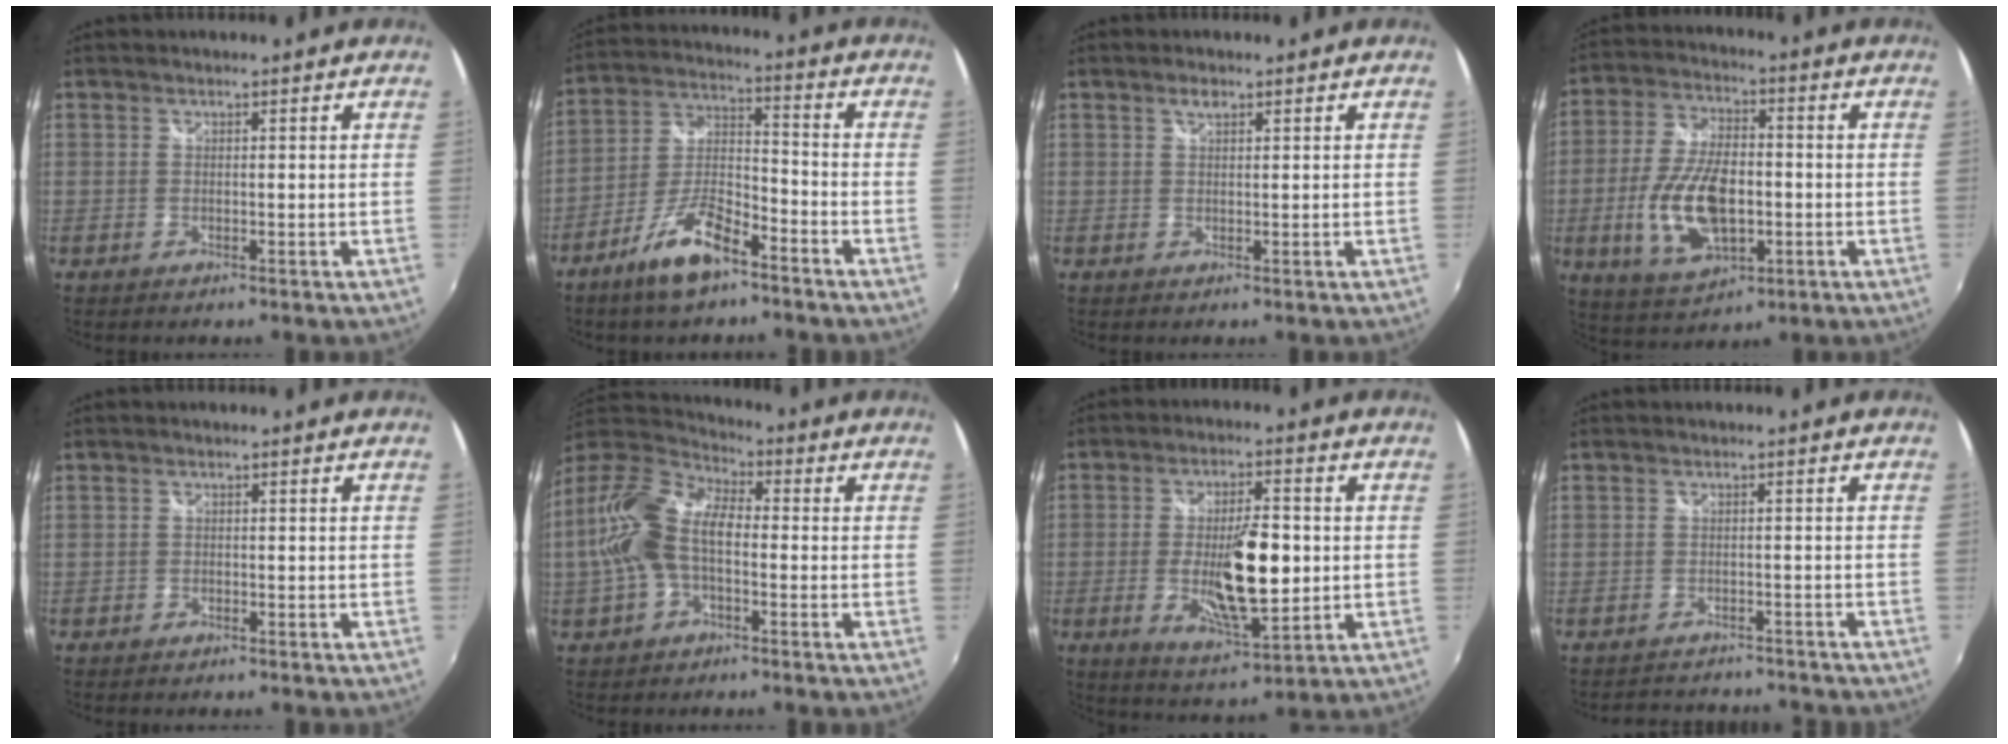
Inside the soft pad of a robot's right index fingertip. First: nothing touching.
{"total": 11.1, "force": [-7.6, 3.4, 7.4], "torque": [-0.160, 0.003, -0.140]}
{"total": 1.4, "force": [0.9, 0.6, 0.9], "torque": [-0.015, 0.004, 0.015]}
{"total": 14.8, "force": [-2.9, 7.7, 12.3], "torque": [-0.252, -0.006, -0.047]}
{"total": 0.8, "force": [-0.5, 0.6, -0.1], "torque": [-0.001, 0.000, -0.009]}
{"total": 14.1, "force": [-1.2, 7.8, 11.8], "torque": [-0.238, 0.019, -0.028]}
{"total": 13.3, "force": [-1.2, 4.4, 12.5], "torque": [-0.218, -0.014, -0.016]}
{"total": 6.5, "force": [-5.7, 2.8, 1.4], "torque": [-0.029, 0.007, -0.078]}